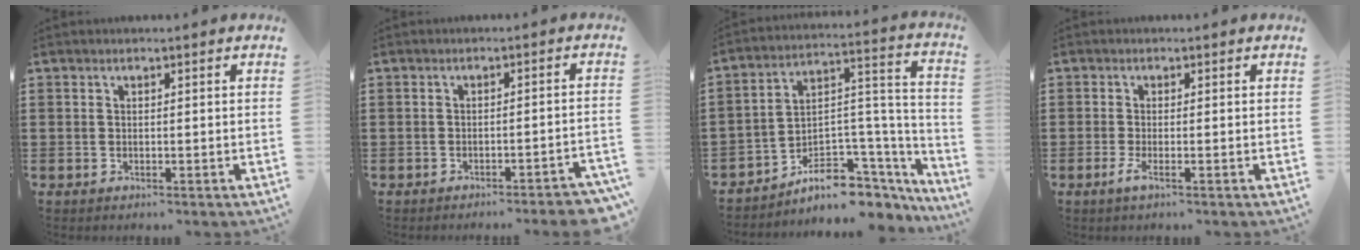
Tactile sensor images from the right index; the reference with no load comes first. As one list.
[{"total": 2.7, "force": [-2.4, -0.3, 1.2], "torque": [-0.021, -0.004, -0.048]}, {"total": 7.1, "force": [-5.1, 4.1, 2.8], "torque": [-0.056, -0.001, -0.090]}, {"total": 2.1, "force": [-0.9, 0.2, 1.8], "torque": [-0.054, -0.014, -0.023]}]